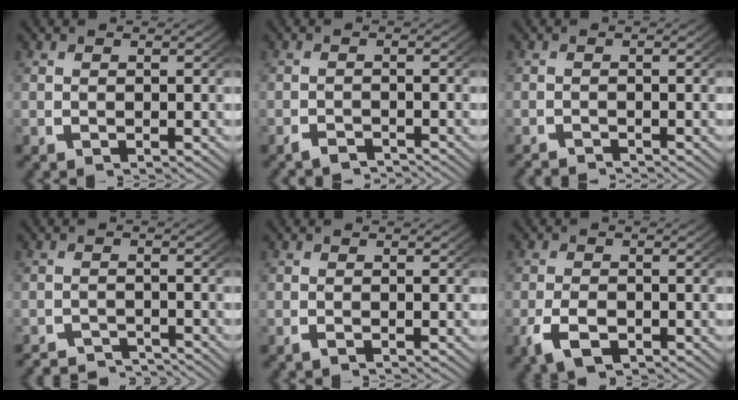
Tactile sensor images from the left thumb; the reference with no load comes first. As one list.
[{"total": 1.9, "force": [-1.9, 0.4, 0.3], "torque": [-0.005, -0.008, -0.034]}, {"total": 2.0, "force": [-2.0, 0.3, 0.2], "torque": [0.001, -0.012, -0.033]}, {"total": 4.2, "force": [-4.0, 1.0, 0.8], "torque": [-0.003, -0.018, -0.068]}, {"total": 0.5, "force": [-0.4, 0.1, 0.3], "torque": [-0.004, -0.002, -0.009]}, {"total": 3.9, "force": [-1.7, 2.4, 2.5], "torque": [-0.060, -0.013, -0.024]}]